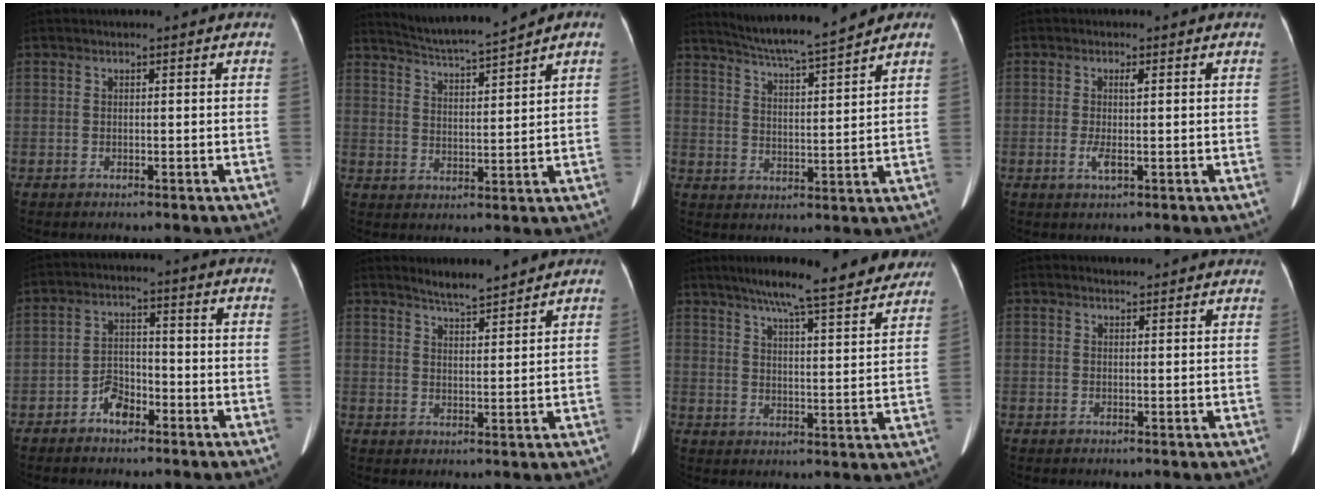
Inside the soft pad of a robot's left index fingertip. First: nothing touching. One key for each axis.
{"total": 7.6, "fx": 7.0, "fy": -1.3, "fz": 2.5, "tx": -0.052, "ty": 0.005, "tz": 0.129}
{"total": 10.7, "fx": 9.7, "fy": -0.9, "fz": 4.3, "tx": -0.077, "ty": 0.006, "tz": 0.158}
{"total": 2.8, "fx": -0.2, "fy": 0.5, "fz": 2.8, "tx": -0.058, "ty": -0.002, "tz": -0.003}
{"total": 4.5, "fx": -2.8, "fy": 2.6, "fz": 2.5, "tx": -0.047, "ty": 0.014, "tz": -0.050}
{"total": 4.8, "fx": 4.6, "fy": 0.3, "fz": 1.5, "tx": -0.031, "ty": 0.005, "tz": 0.079}
{"total": 19.6, "fx": 16.9, "fy": 1.9, "fz": 9.8, "tx": -0.143, "ty": 0.009, "tz": 0.223}
{"total": 3.6, "fx": 3.4, "fy": 0.8, "fz": 0.5, "tx": -0.010, "ty": 0.016, "tz": 0.036}